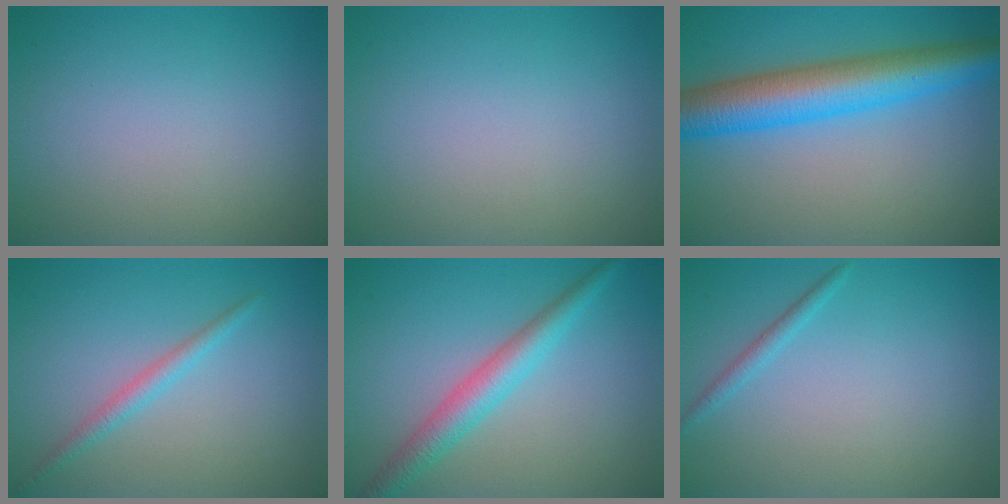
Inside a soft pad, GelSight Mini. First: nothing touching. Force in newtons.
{"total": 0.0}
{"total": 8.2, "press": 8.2, "slide": 0.1}
{"total": 1.6, "press": 1.6, "slide": 0.1}
{"total": 3.7, "press": 3.7, "slide": 0.1}
{"total": 1.1, "press": 1.1, "slide": 0.0}